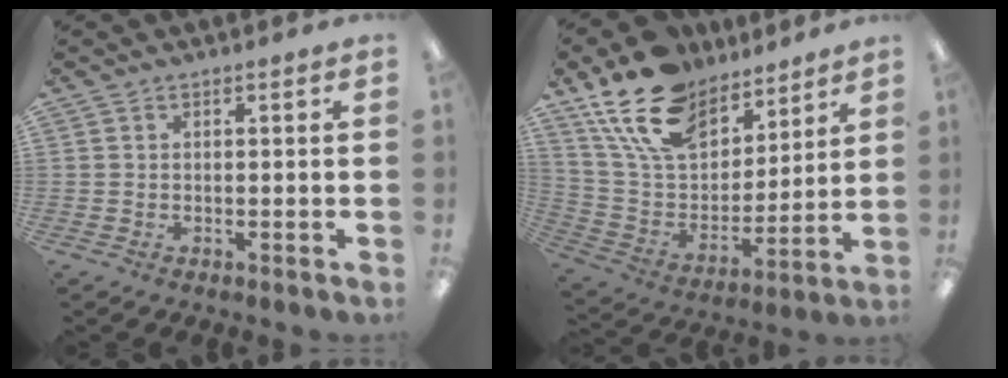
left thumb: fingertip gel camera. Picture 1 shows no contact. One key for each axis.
{"total": 19.2, "fx": 13.5, "fy": 10.7, "fz": 8.6, "tx": -0.178, "ty": -0.069, "tz": 0.251}